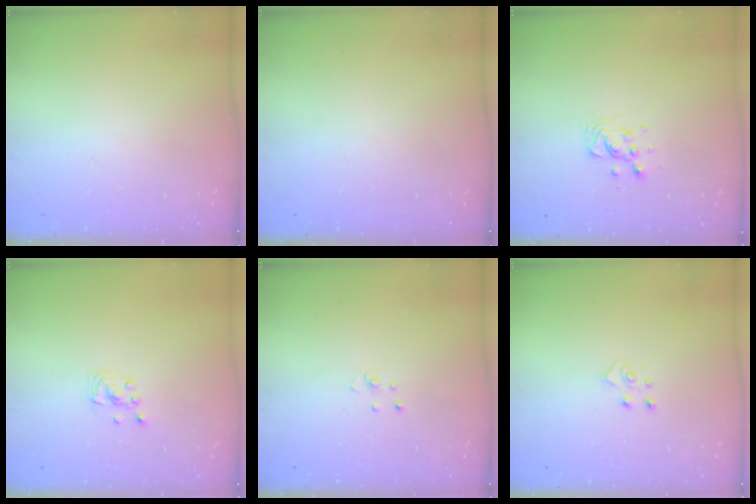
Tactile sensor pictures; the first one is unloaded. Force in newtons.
{"total": 0.0}
{"total": 7.3, "press": 7.1, "slide": 2.0}
{"total": 2.1, "press": 2.1, "slide": 0.2}
{"total": 3.1, "press": 3.1, "slide": 0.2}
{"total": 4.3, "press": 4.2, "slide": 0.4}